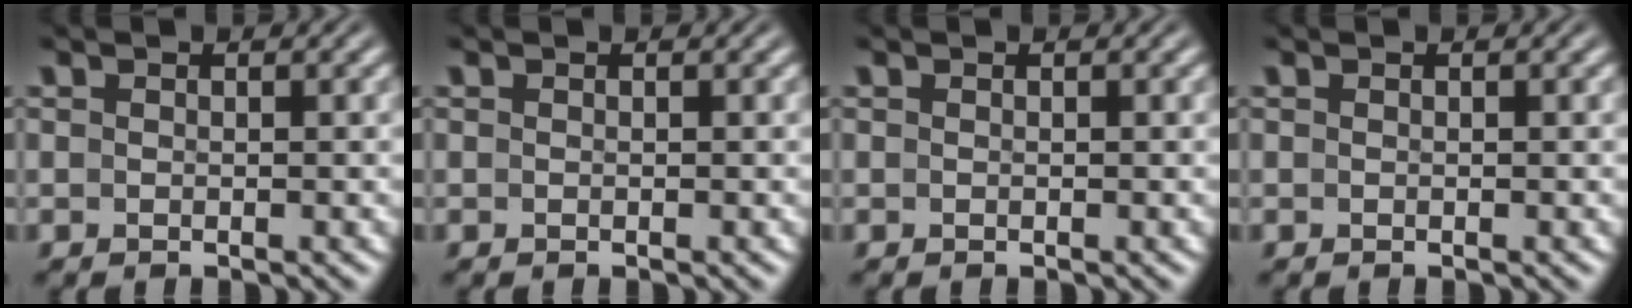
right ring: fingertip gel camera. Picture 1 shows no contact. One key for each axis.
{"total": 0.0}
{"total": 0.0}
{"total": 0.0}